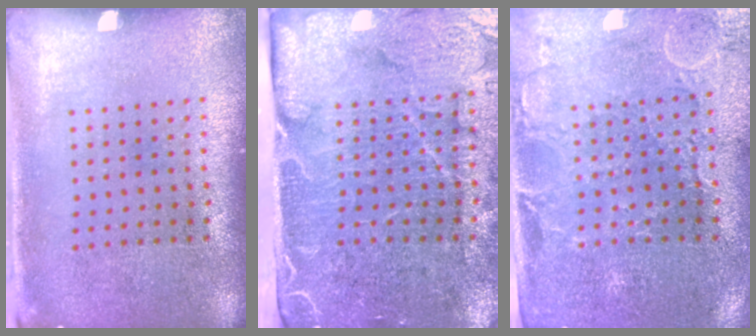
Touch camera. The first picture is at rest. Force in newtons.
{"total": 4.9, "press": 4.1, "slide": 2.7}
{"total": 0.6, "press": 0.3, "slide": 0.5}